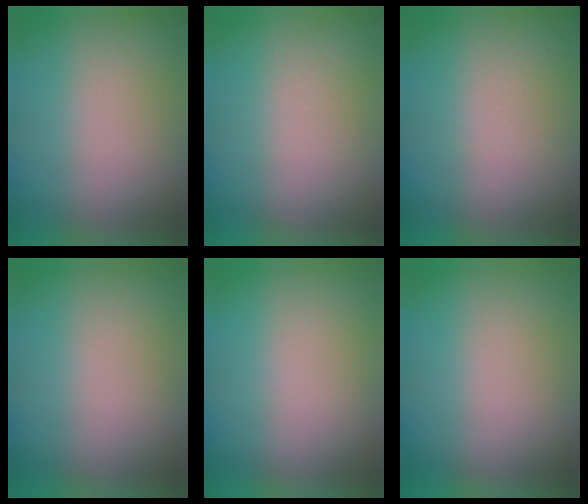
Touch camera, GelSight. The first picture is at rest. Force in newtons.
{"total": 3.6}
{"total": 2.7}
{"total": 0.0}
{"total": 0.0}
{"total": 0.0}